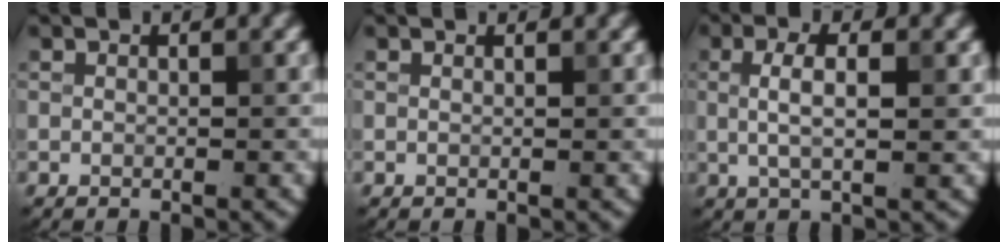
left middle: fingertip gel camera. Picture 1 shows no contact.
{"total": 1.0, "force": [0.9, 0.2, 0.3], "torque": [-0.002, -0.001, 0.004]}
{"total": 3.2, "force": [0.4, 0.8, 3.1], "torque": [-0.060, 0.003, 0.006]}